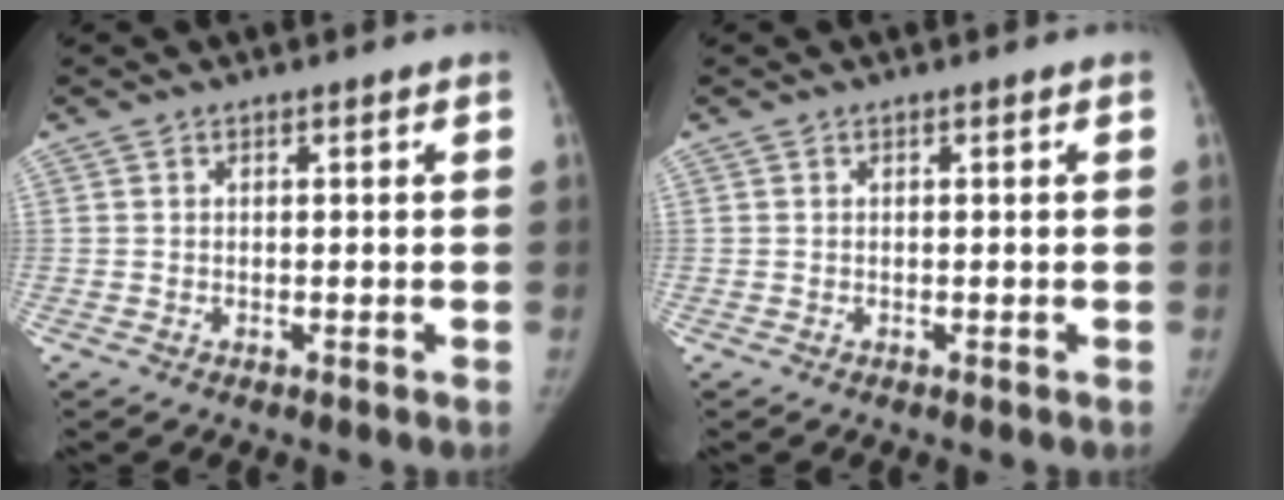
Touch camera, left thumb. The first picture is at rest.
{"total": 0.0}